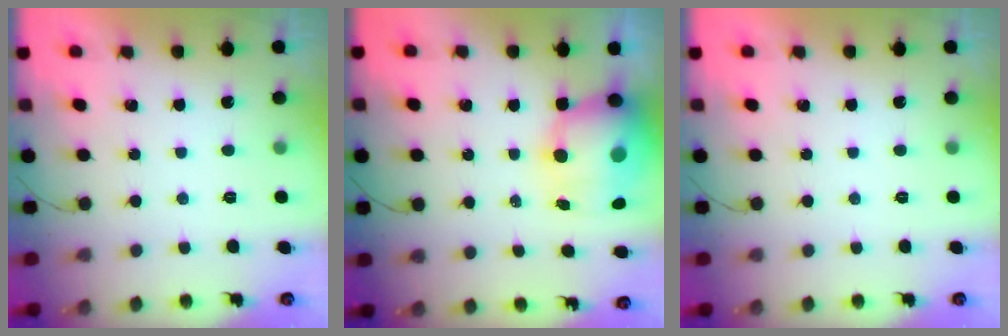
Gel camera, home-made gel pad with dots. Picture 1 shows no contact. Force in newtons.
{"total": 14.1, "press": 13.6, "slide": 3.6}
{"total": 0.0}